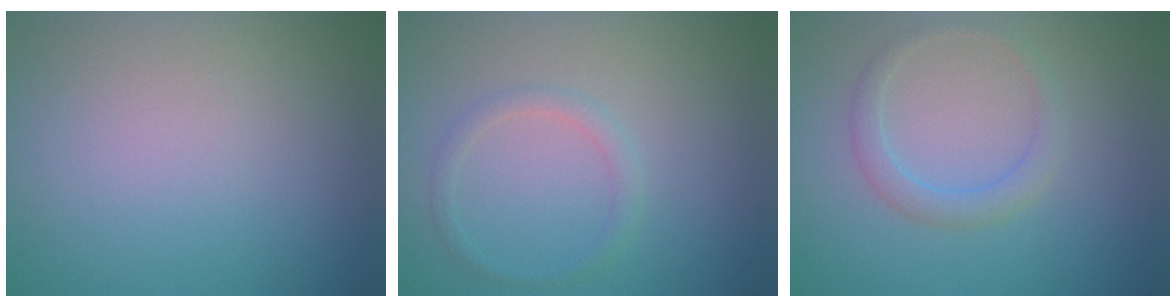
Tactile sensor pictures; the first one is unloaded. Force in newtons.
{"total": 1.4, "press": 1.4, "slide": 0.1}
{"total": 1.9, "press": 1.9, "slide": 0.1}